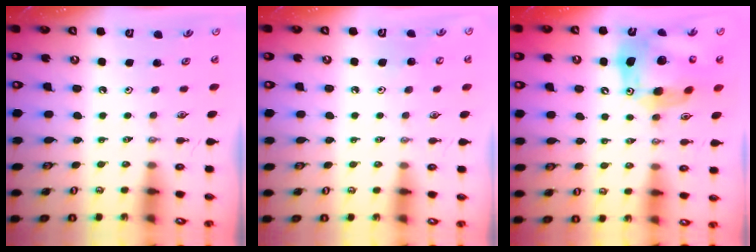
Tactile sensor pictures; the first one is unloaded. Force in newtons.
{"total": 5.4, "press": 5.4, "slide": 0.7}
{"total": 19.2, "press": 19.0, "slide": 2.2}